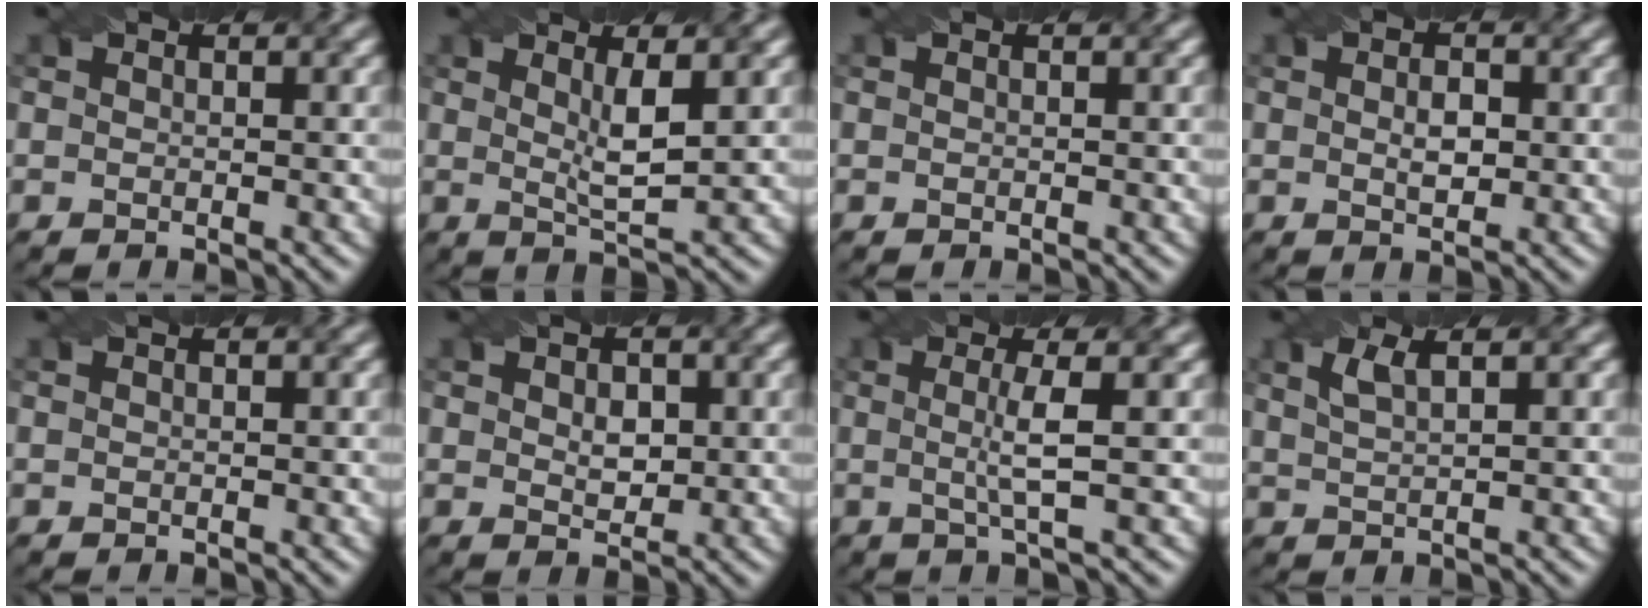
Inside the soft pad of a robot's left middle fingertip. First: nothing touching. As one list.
[{"total": 3.0, "force": [0.8, 0.6, 2.9], "torque": [-0.047, -0.008, 0.014]}, {"total": 0.0}, {"total": 2.1, "force": [0.1, 1.2, 1.8], "torque": [-0.029, -0.002, 0.002]}, {"total": 0.0}, {"total": 2.1, "force": [0.4, 1.4, 1.5], "torque": [-0.025, -0.002, 0.009]}, {"total": 3.2, "force": [0.1, 0.5, 3.2], "torque": [-0.060, -0.002, -0.003]}, {"total": 2.3, "force": [1.2, 0.7, 1.9], "torque": [-0.035, 0.002, 0.024]}]